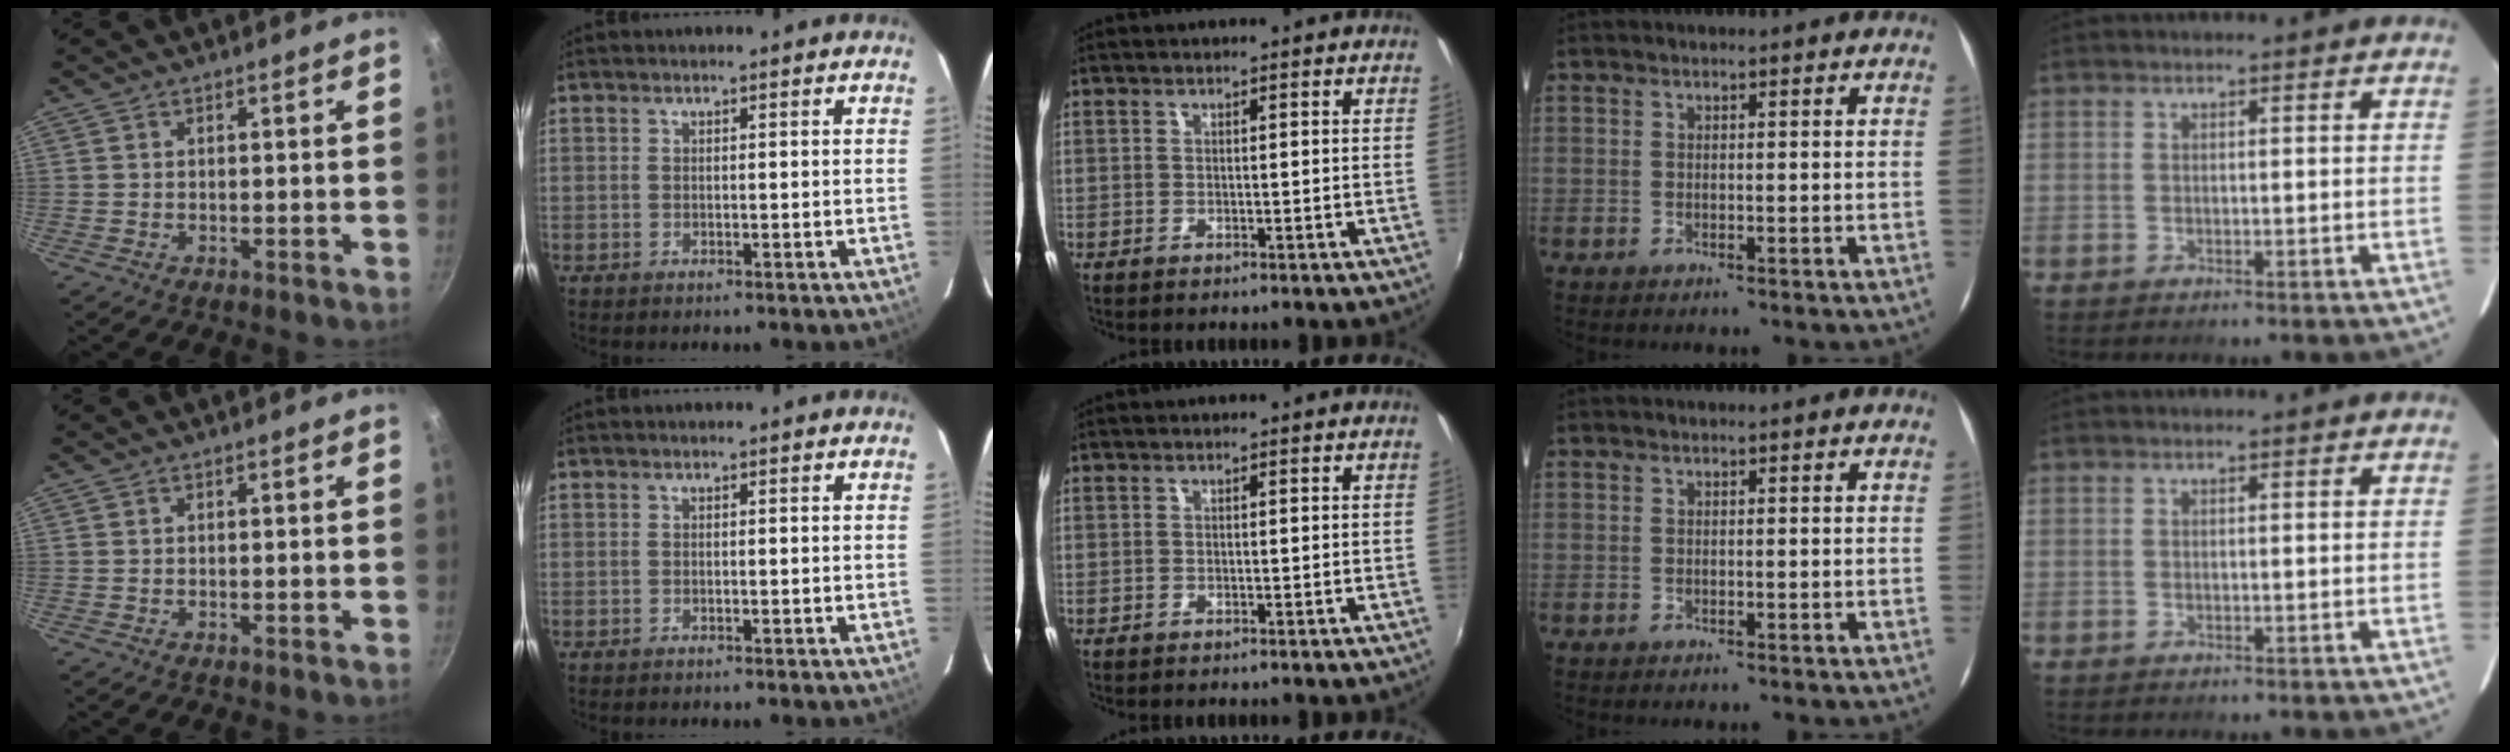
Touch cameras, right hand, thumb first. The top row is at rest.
{}